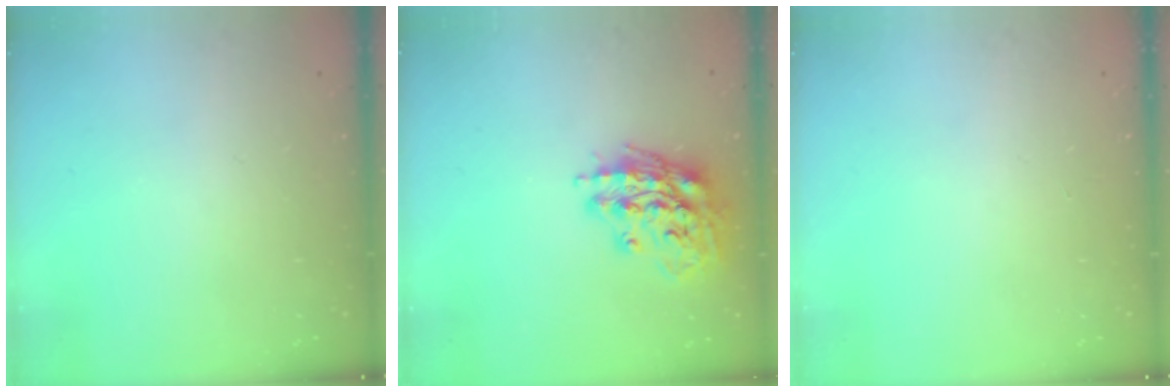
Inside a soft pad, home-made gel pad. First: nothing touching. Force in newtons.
{"total": 17.4, "press": 17.2, "slide": 2.1}
{"total": 0.0}